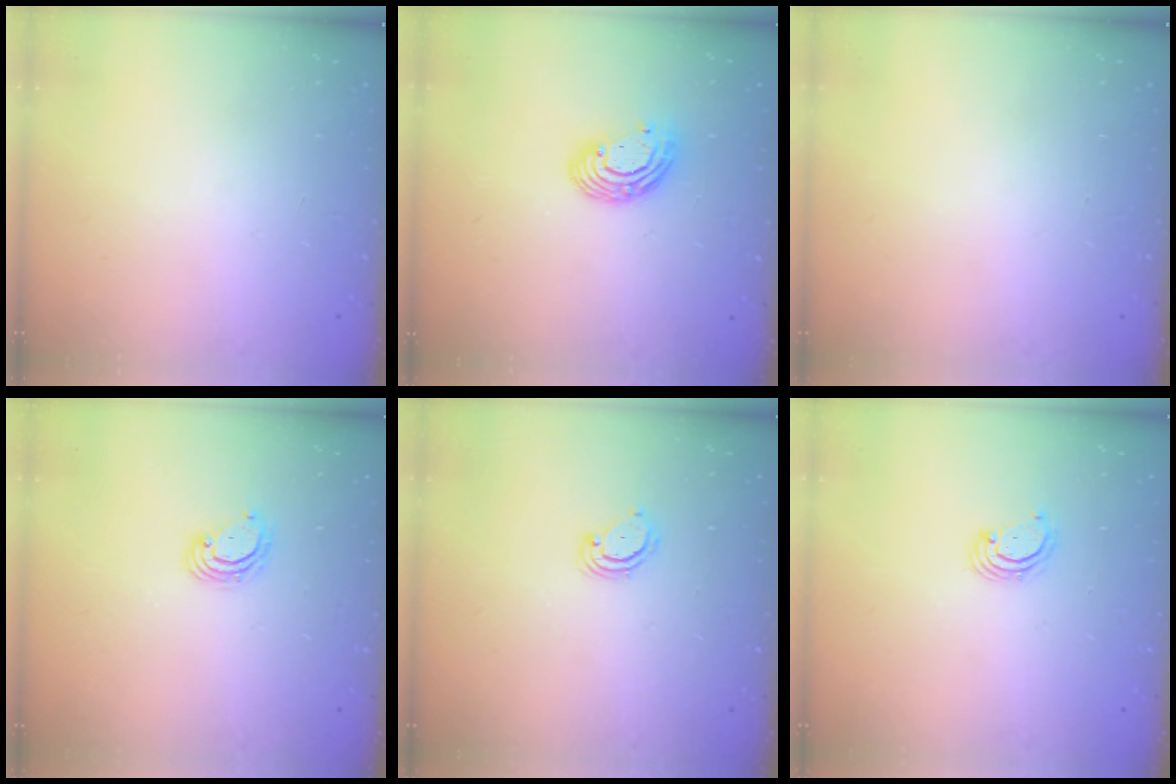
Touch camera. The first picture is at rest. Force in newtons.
{"total": 9.0, "press": 9.0, "slide": 0.7}
{"total": 0.0}
{"total": 3.4, "press": 3.4, "slide": 0.2}
{"total": 3.2, "press": 3.2, "slide": 0.3}
{"total": 2.5, "press": 2.5, "slide": 0.3}